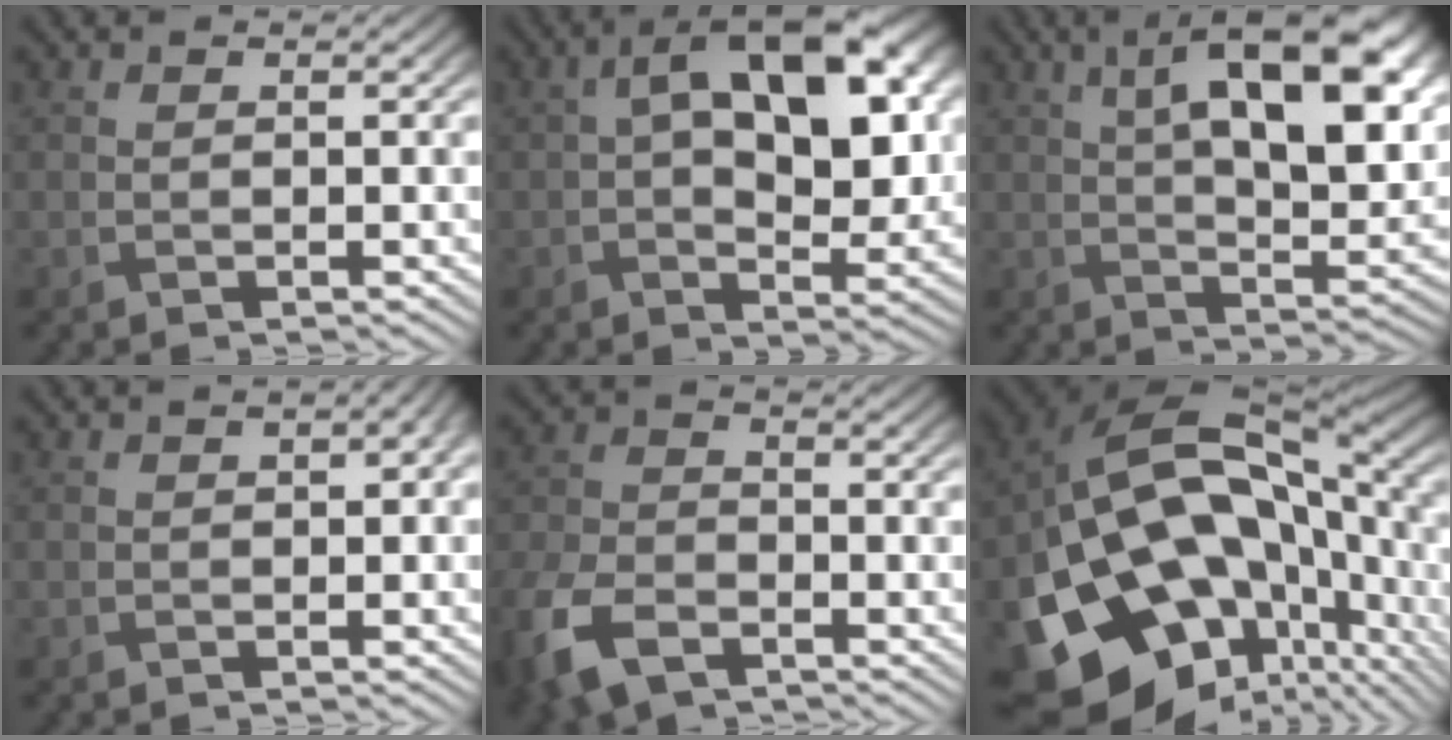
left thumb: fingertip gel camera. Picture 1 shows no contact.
{"total": 15.8, "force": [3.5, 8.5, 12.9], "torque": [-0.199, 0.005, 0.056]}
{"total": 16.4, "force": [5.3, 6.7, 14.0], "torque": [-0.210, 0.016, 0.071]}
{"total": 2.4, "force": [0.2, 1.3, 2.1], "torque": [-0.029, 0.001, 0.008]}
{"total": 9.2, "force": [-5.5, 5.1, 5.2], "torque": [-0.139, -0.032, -0.109]}
{"total": 21.2, "force": [-5.9, 14.4, 14.4], "torque": [-0.279, -0.069, -0.054]}